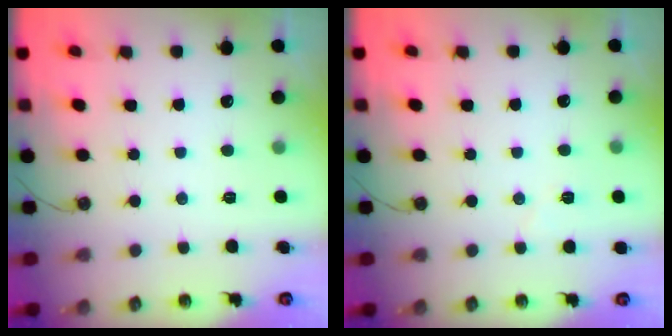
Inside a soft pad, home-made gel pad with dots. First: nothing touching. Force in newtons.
{"total": 3.7, "press": 3.4, "slide": 1.5}